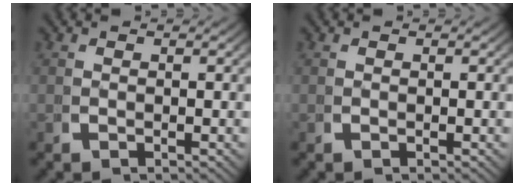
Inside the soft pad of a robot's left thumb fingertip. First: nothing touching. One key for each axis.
{"total": 0.0}